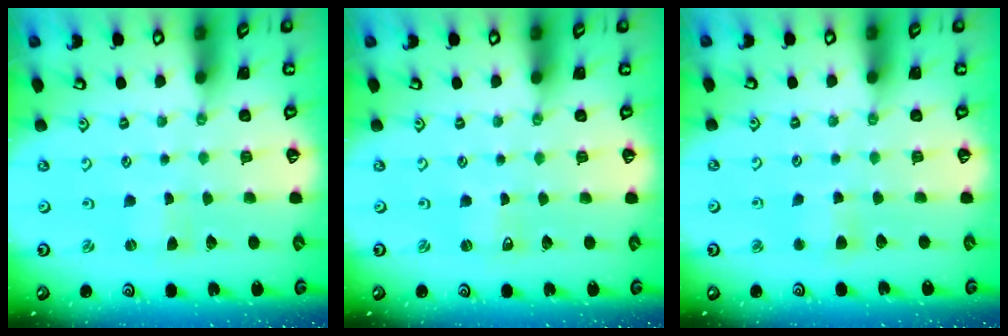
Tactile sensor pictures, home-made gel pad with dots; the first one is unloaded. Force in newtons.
{"total": 0.0}
{"total": 4.3, "press": 4.2, "slide": 0.7}